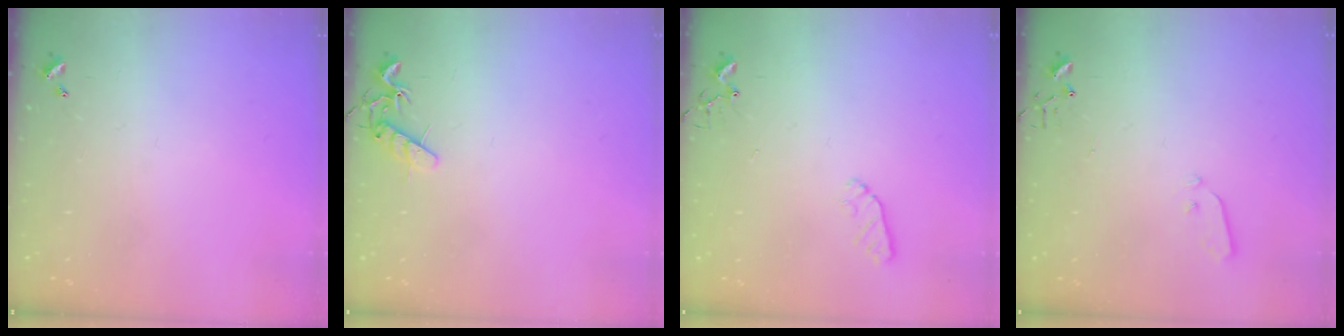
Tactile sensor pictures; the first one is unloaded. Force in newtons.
{"total": 8.0, "press": 8.0, "slide": 0.4}
{"total": 5.6, "press": 5.5, "slide": 1.0}
{"total": 3.8, "press": 3.8, "slide": 0.1}